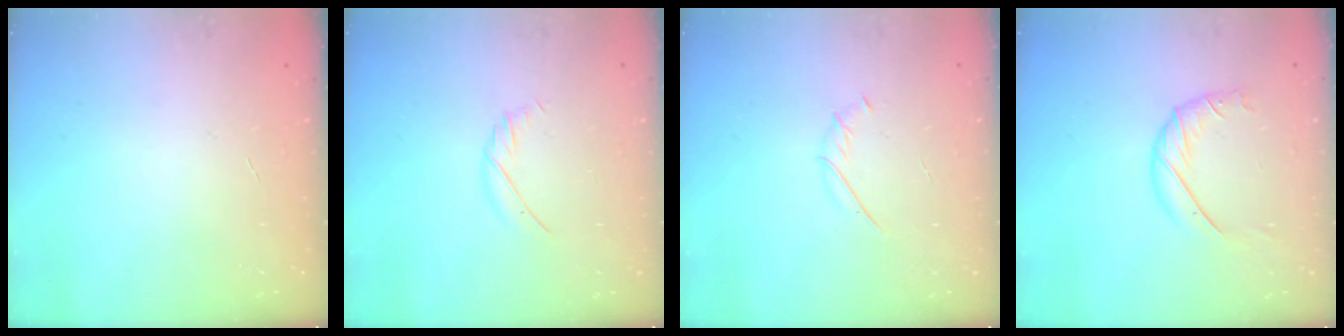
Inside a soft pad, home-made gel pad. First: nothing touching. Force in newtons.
{"total": 5.4, "press": 5.3, "slide": 0.6}
{"total": 1.9, "press": 1.8, "slide": 0.6}
{"total": 8.7, "press": 8.7, "slide": 0.6}